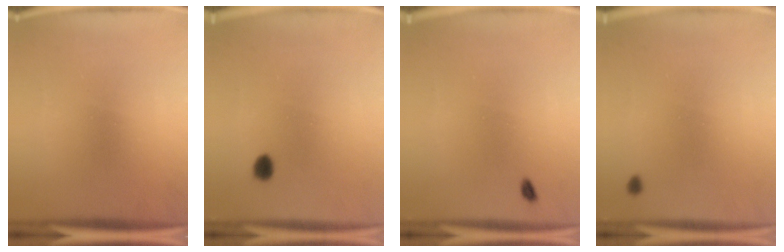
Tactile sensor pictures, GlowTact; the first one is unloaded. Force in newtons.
{"total": 2.1}
{"total": 1.1}
{"total": 0.8}